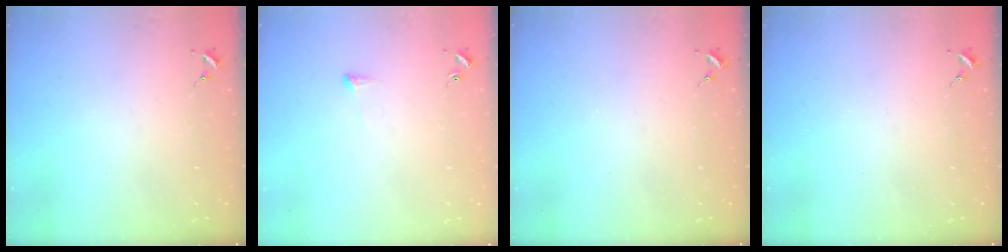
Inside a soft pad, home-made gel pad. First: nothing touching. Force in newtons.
{"total": 3.6, "press": 3.5, "slide": 0.5}
{"total": 0.0}
{"total": 0.0}